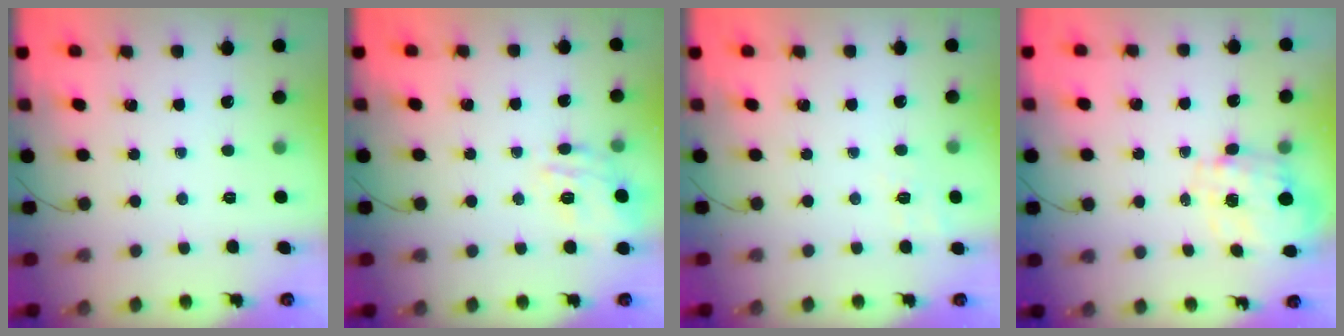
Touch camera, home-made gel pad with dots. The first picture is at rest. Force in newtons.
{"total": 11.7, "press": 11.6, "slide": 0.8}
{"total": 7.7, "press": 7.5, "slide": 1.9}
{"total": 2.6, "press": 2.4, "slide": 1.0}